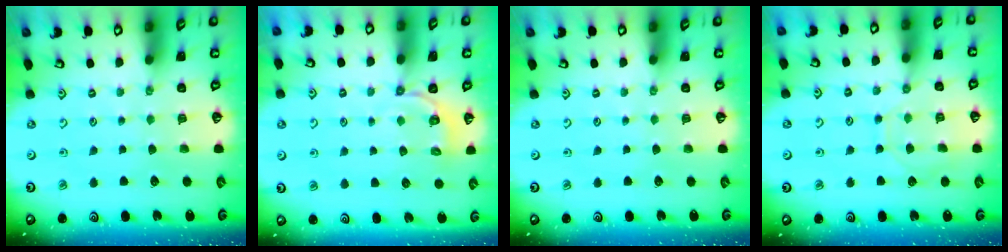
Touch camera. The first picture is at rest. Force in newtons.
{"total": 5.0, "press": 4.3, "slide": 2.5}
{"total": 0.0}
{"total": 7.9, "press": 7.8, "slide": 0.8}